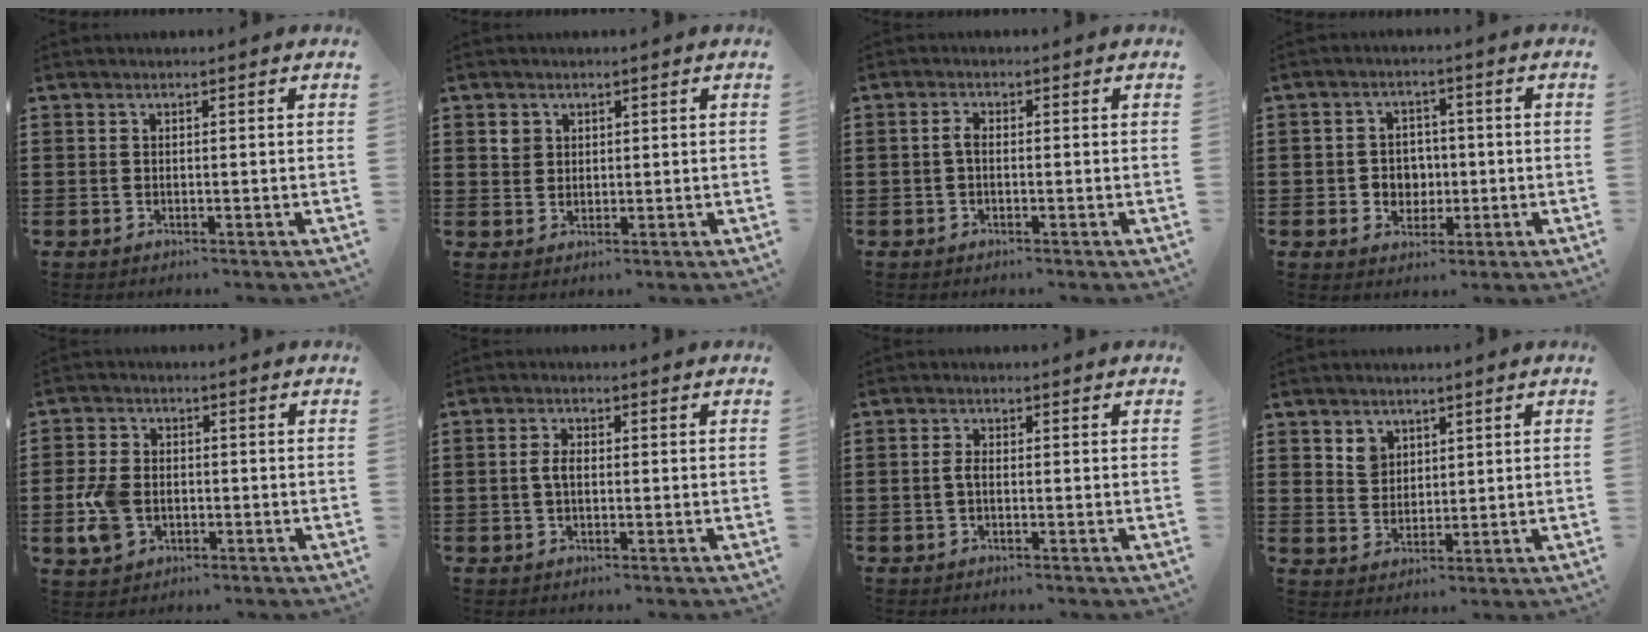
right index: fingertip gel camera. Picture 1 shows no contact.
{"total": 2.0, "force": [1.0, 1.7, 0.4], "torque": [-0.013, 0.008, 0.019]}
{"total": 1.8, "force": [-0.4, 0.7, 1.6], "torque": [-0.038, -0.001, -0.011]}
{"total": 3.9, "force": [-0.5, 3.7, 1.1], "torque": [-0.027, 0.007, -0.013]}
{"total": 6.1, "force": [-1.3, 4.2, 4.2], "torque": [-0.112, -0.002, -0.028]}
{"total": 2.5, "force": [-0.2, 1.2, 2.1], "torque": [-0.049, 0.001, -0.007]}
{"total": 1.6, "force": [-0.5, 0.6, 1.4], "torque": [-0.043, -0.006, -0.014]}
{"total": 3.6, "force": [2.2, 2.7, 0.6], "torque": [-0.016, 0.007, 0.041]}